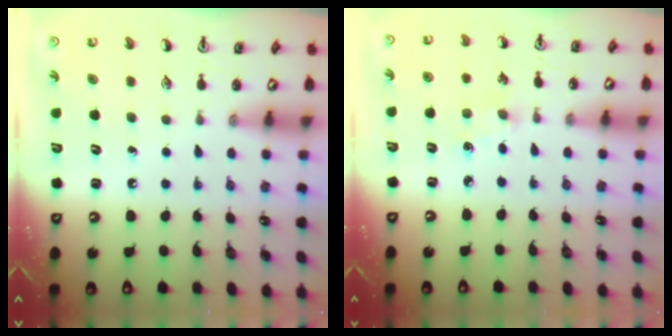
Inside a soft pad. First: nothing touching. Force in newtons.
{"total": 1.5, "press": 1.5, "slide": 0.3}